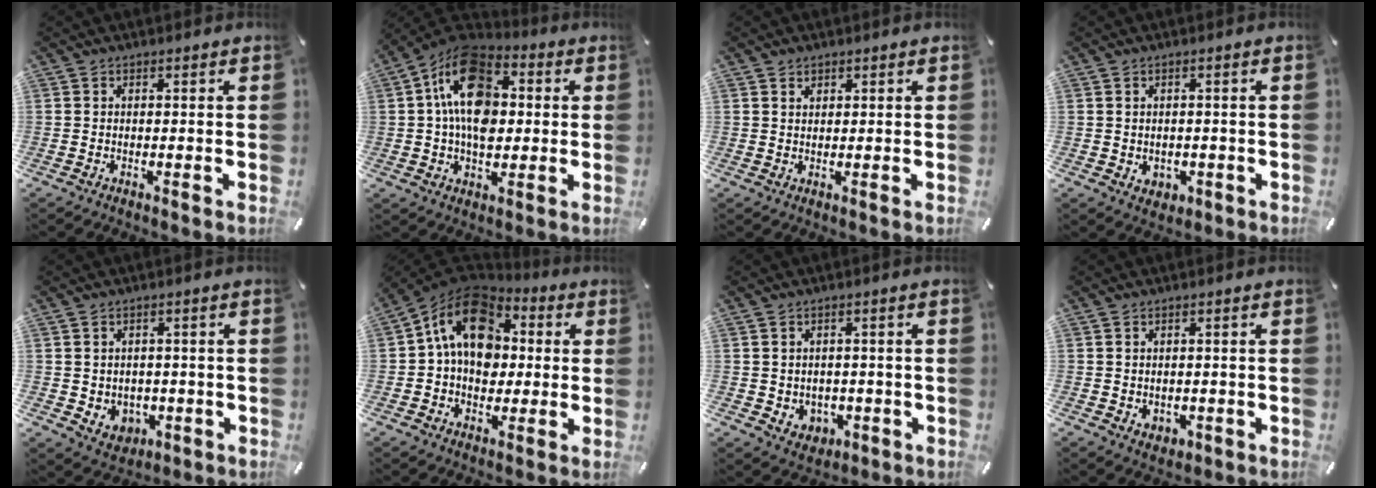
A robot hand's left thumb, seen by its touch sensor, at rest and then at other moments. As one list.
[{"total": 17.0, "force": [2.0, 11.7, 12.2], "torque": [-0.212, 0.001, 0.035]}, {"total": 1.2, "force": [0.9, 0.8, 0.2], "torque": [0.003, -0.004, 0.016]}, {"total": 2.6, "force": [-0.2, 2.4, 0.9], "torque": [-0.010, 0.000, -0.006]}, {"total": 4.5, "force": [0.3, 4.3, 1.2], "torque": [-0.014, -0.001, 0.007]}, {"total": 15.9, "force": [3.3, 12.0, 10.0], "torque": [-0.171, -0.001, 0.060]}, {"total": 3.9, "force": [0.5, 3.8, 0.7], "torque": [-0.005, -0.003, 0.009]}, {"total": 2.1, "force": [-0.1, 2.0, 0.8], "torque": [-0.007, 0.000, -0.003]}]